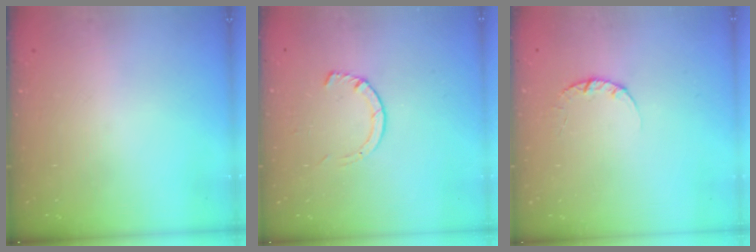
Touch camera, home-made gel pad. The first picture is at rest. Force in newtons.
{"total": 3.2, "press": 3.2, "slide": 0.4}
{"total": 2.4, "press": 2.3, "slide": 0.3}